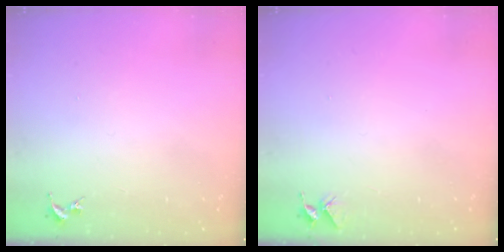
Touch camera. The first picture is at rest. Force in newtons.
{"total": 4.0, "press": 4.0, "slide": 0.3}